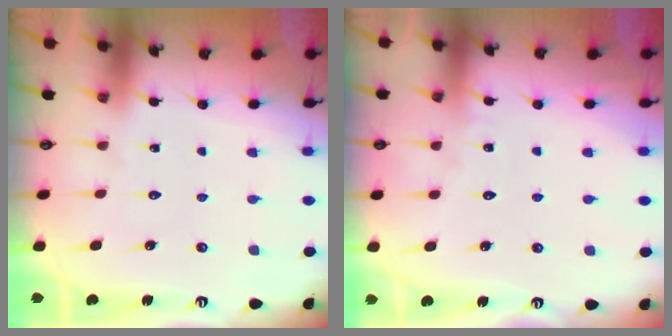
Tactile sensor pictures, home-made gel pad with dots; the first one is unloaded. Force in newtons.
{"total": 1.6, "press": 1.5, "slide": 0.2}